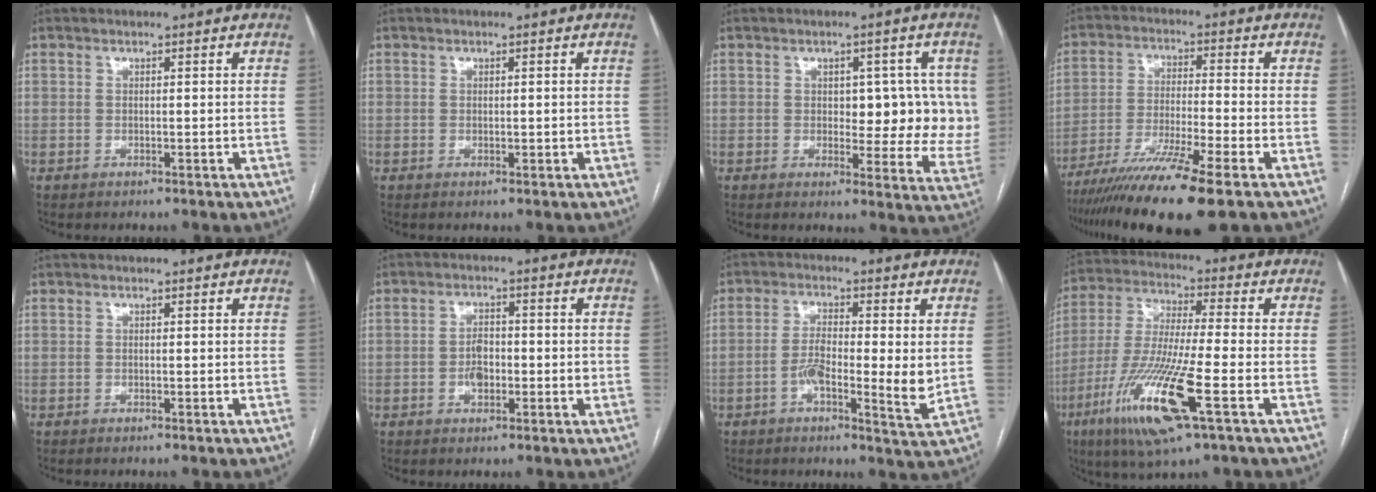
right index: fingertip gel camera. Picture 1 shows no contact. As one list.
[{"total": 0.8, "force": [0.0, 0.6, 0.6], "torque": [-0.008, 0.000, 0.003]}, {"total": 9.2, "force": [1.4, 4.9, 7.7], "torque": [-0.073, 0.008, 0.021]}, {"total": 13.2, "force": [-9.2, -0.8, 9.4], "torque": [-0.175, -0.039, -0.158]}, {"total": 0.0}, {"total": 3.7, "force": [-0.8, 2.2, 2.9], "torque": [-0.053, 0.006, -0.014]}, {"total": 7.6, "force": [-0.8, 1.5, 7.4], "torque": [-0.124, -0.005, -0.019]}, {"total": 15.9, "force": [-6.7, 1.0, 14.4], "torque": [-0.302, -0.027, -0.123]}]